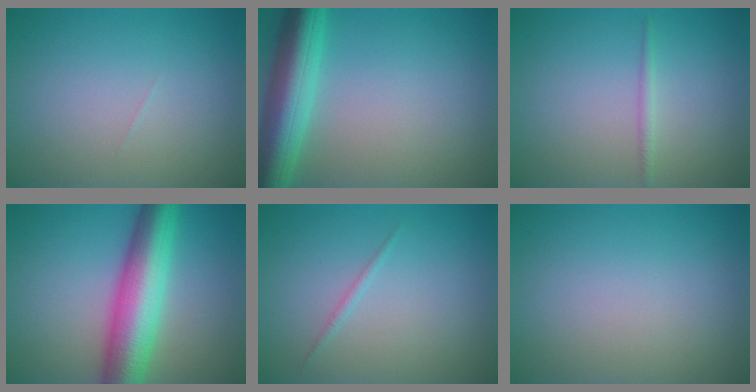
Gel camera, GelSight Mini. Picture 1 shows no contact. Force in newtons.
{"total": 7.4, "press": 7.4, "slide": 0.6}
{"total": 0.9, "press": 0.9, "slide": 0.0}
{"total": 9.0, "press": 9.0, "slide": 0.1}
{"total": 0.6, "press": 0.6, "slide": 0.0}
{"total": 0.0}